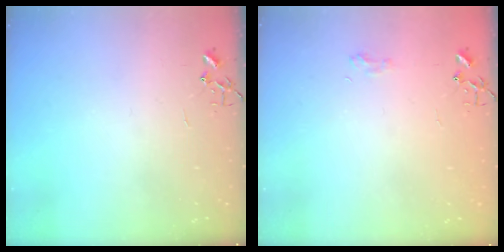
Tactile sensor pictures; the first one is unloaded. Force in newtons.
{"total": 5.5, "press": 5.4, "slide": 0.7}